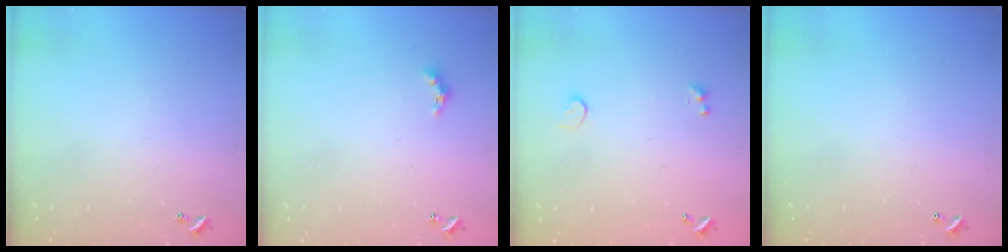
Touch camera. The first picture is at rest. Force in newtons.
{"total": 1.5, "press": 1.4, "slide": 0.4}
{"total": 0.8, "press": 0.6, "slide": 0.4}
{"total": 0.0}